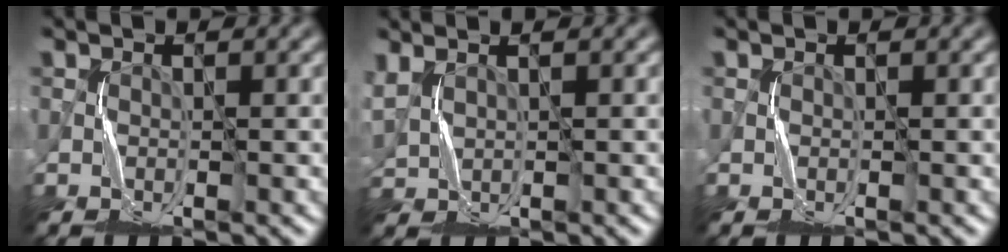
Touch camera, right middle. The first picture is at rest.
{"total": 2.4, "force": [1.2, 1.2, 1.7], "torque": [-0.055, 0.006, 0.028]}
{"total": 0.0}